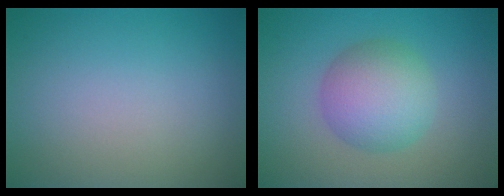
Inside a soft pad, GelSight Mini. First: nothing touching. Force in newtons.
{"total": 5.6, "press": 5.6, "slide": 0.1}